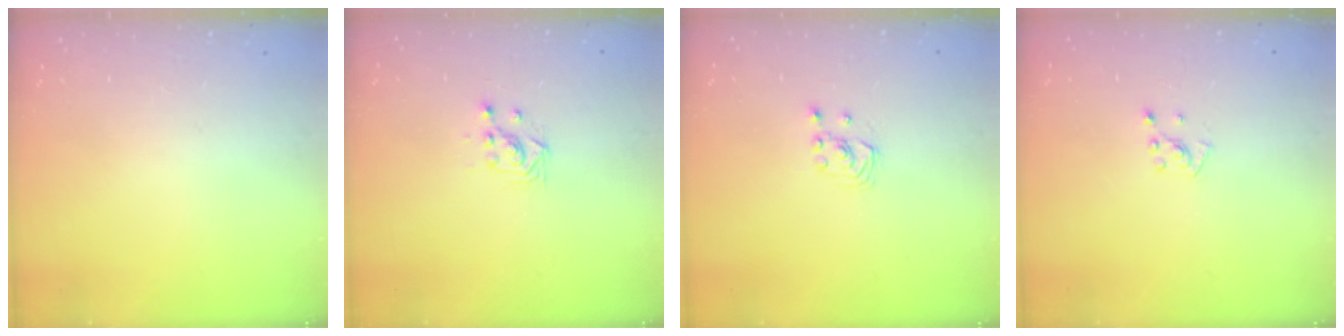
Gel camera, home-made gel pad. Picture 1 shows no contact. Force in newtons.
{"total": 2.9, "press": 2.9, "slide": 0.2}
{"total": 1.9, "press": 1.9, "slide": 0.2}
{"total": 3.6, "press": 3.6, "slide": 0.4}